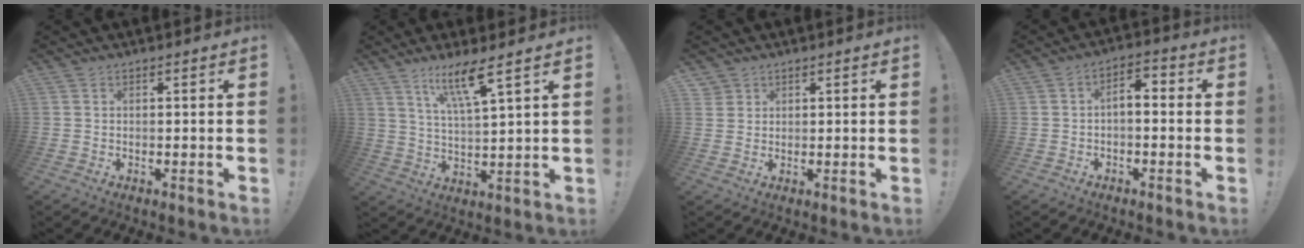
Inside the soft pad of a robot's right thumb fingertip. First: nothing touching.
{"total": 10.7, "force": [6.9, 1.1, 8.2], "torque": [-0.139, -0.030, 0.109]}
{"total": 2.2, "force": [1.5, 1.6, 0.1], "torque": [0.001, -0.010, 0.028]}
{"total": 4.3, "force": [-1.4, 2.3, 3.4], "torque": [-0.054, 0.009, -0.026]}